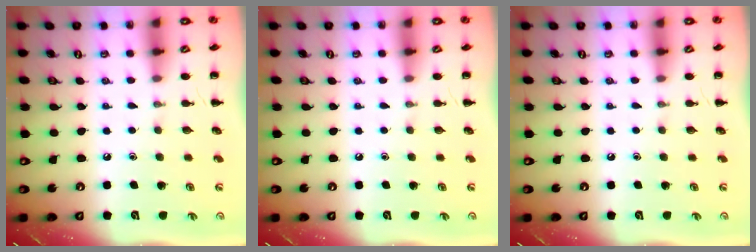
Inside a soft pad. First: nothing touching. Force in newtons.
{"total": 0.0}
{"total": 0.0}